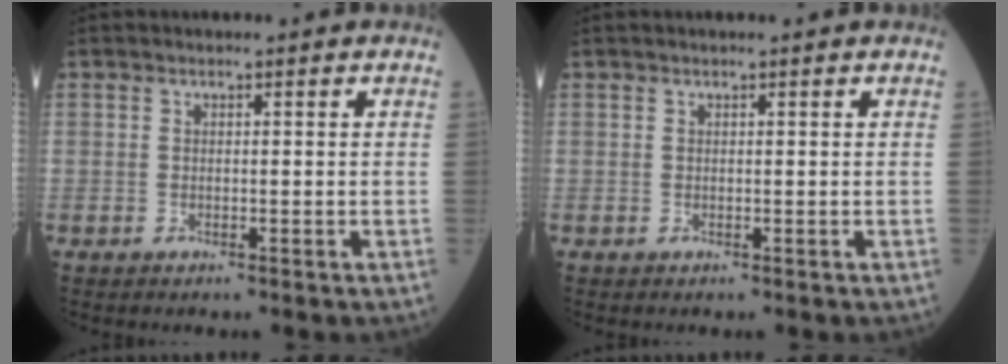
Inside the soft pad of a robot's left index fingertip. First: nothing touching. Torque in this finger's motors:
{"motor_torque": [0.47, -1.66, 0.03, 0.01]}